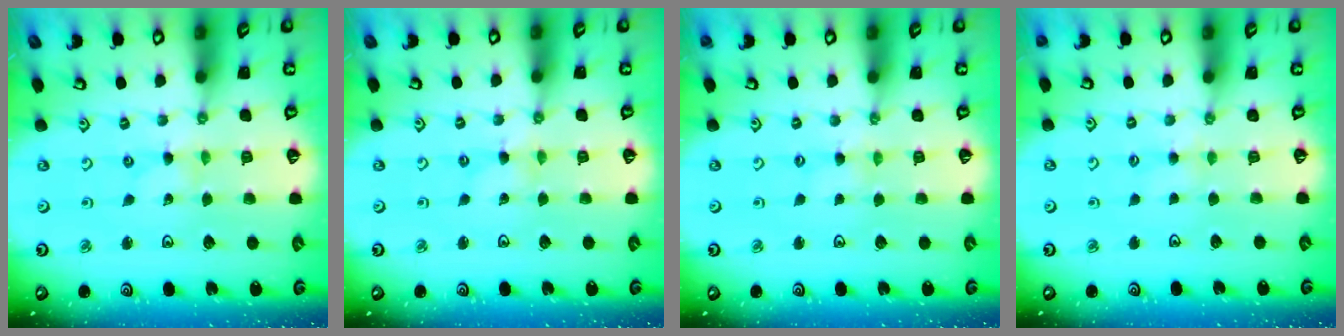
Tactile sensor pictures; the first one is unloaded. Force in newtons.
{"total": 0.0}
{"total": 2.0, "press": 2.0, "slide": 0.4}
{"total": 2.6, "press": 2.6, "slide": 0.4}